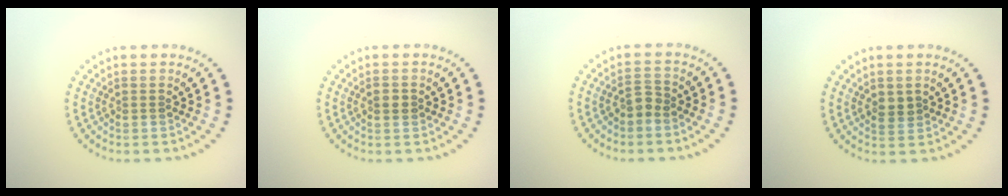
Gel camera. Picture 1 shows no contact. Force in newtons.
{"total": 1.2, "press": 1.1, "slide": 0.2}
{"total": 1.5, "press": 1.1, "slide": 1.0}
{"total": 1.3, "press": 1.2, "slide": 0.5}